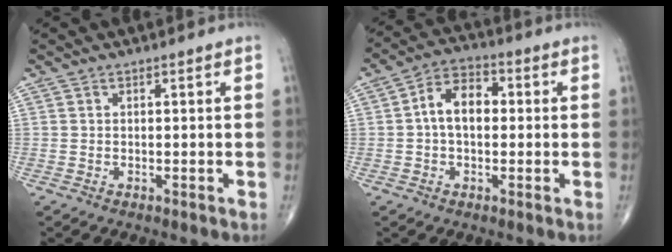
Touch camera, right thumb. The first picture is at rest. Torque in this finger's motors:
{"motor_torque": [-0.30, 0.36, 0.09, -0.08, 0.13]}